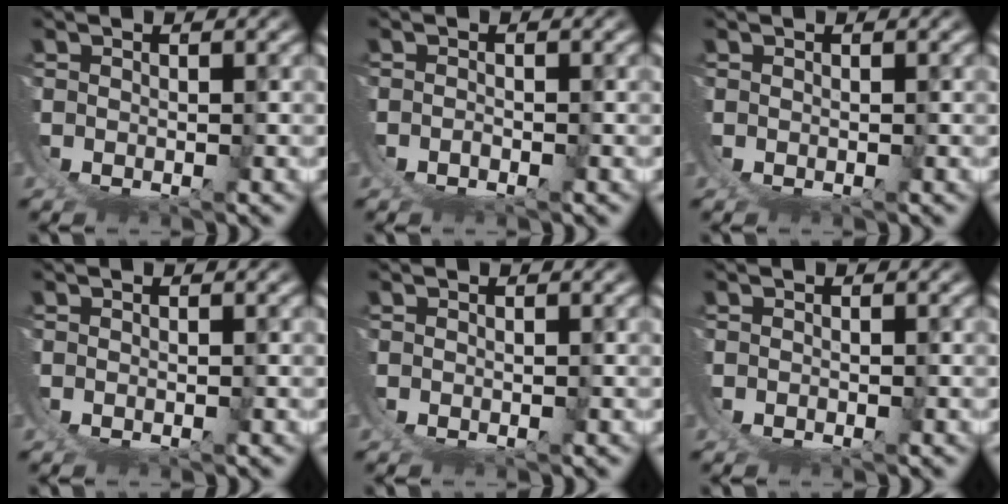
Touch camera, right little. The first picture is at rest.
{"total": 0.6, "force": [-0.5, -0.3, 0.2], "torque": [0.000, 0.003, -0.014]}
{"total": 0.0}
{"total": 0.0}
{"total": 0.0}
{"total": 0.6, "force": [-0.1, -0.5, 0.0], "torque": [-0.002, -0.003, -0.002]}